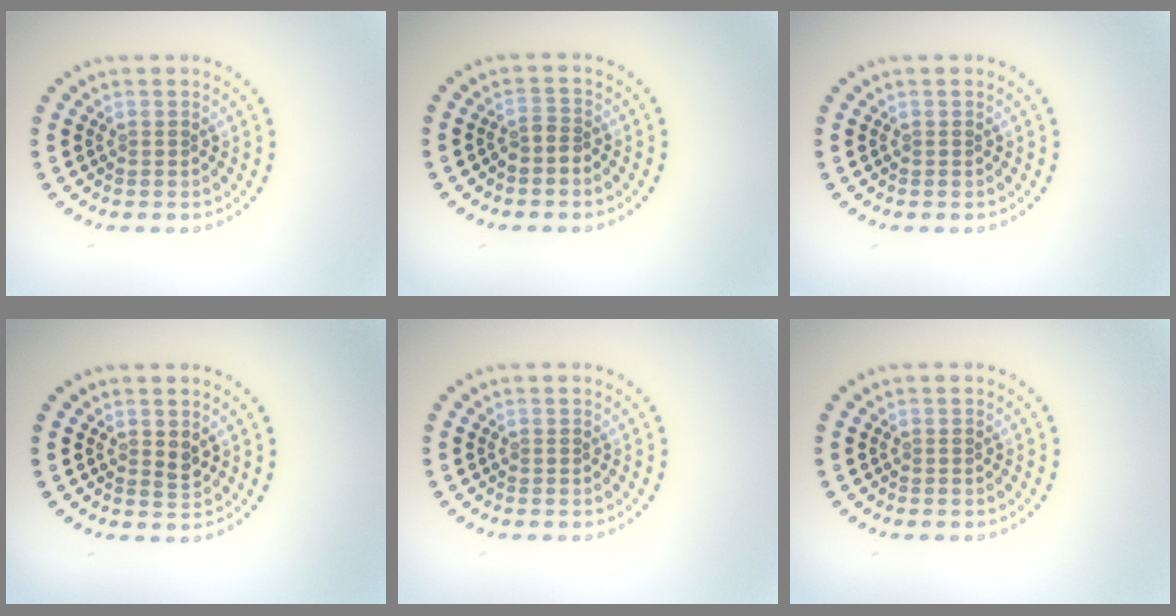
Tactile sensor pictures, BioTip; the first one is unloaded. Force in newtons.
{"total": 1.4, "press": 1.1, "slide": 0.8}
{"total": 0.0}
{"total": 1.0, "press": 0.9, "slide": 0.4}
{"total": 0.0}
{"total": 0.0}